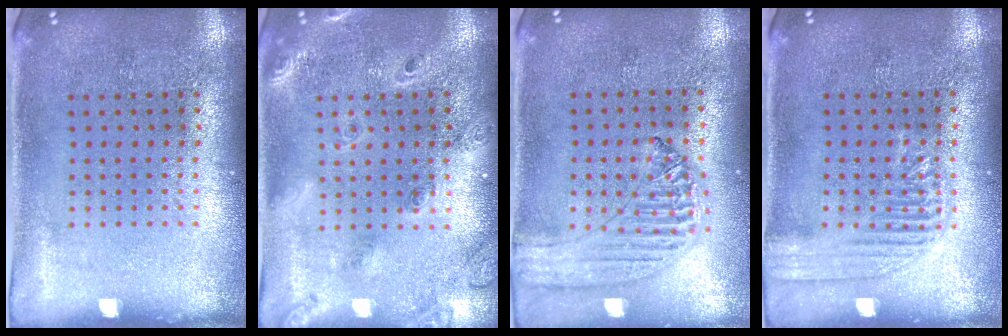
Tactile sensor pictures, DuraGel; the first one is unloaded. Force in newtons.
{"total": 1.8, "press": 1.7, "slide": 0.6}
{"total": 1.2, "press": 1.2, "slide": 0.1}
{"total": 2.1, "press": 2.1, "slide": 0.3}